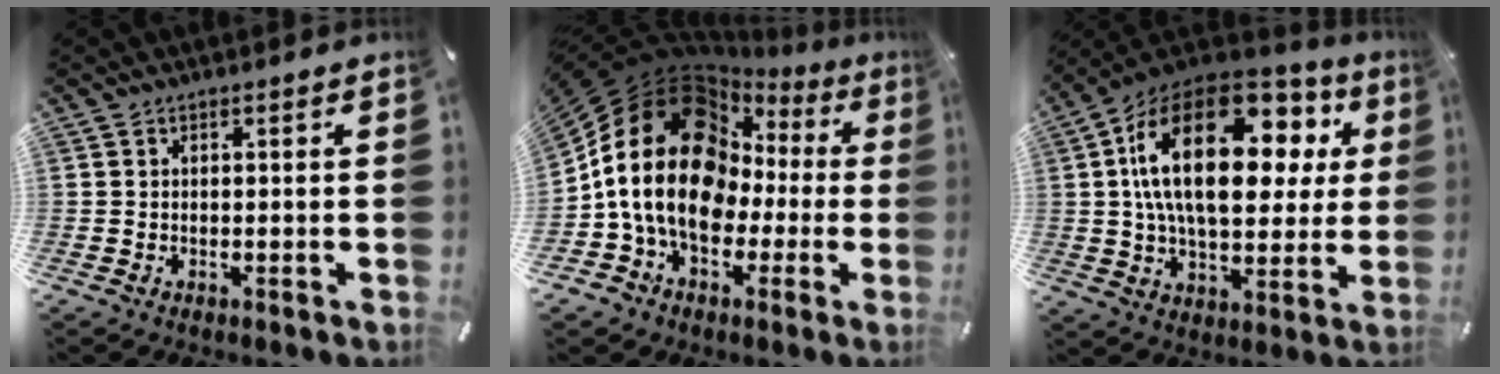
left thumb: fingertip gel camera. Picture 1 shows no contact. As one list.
[{"total": 23.4, "force": [1.6, 18.0, 14.8], "torque": [-0.305, -0.020, 0.029]}, {"total": 25.5, "force": [7.5, 13.9, 20.0], "torque": [-0.376, -0.019, 0.119]}]